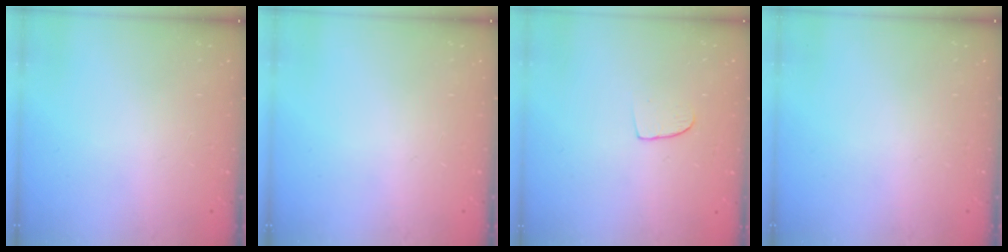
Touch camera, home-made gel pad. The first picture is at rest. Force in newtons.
{"total": 0.0}
{"total": 6.3, "press": 6.3, "slide": 0.5}
{"total": 0.0}